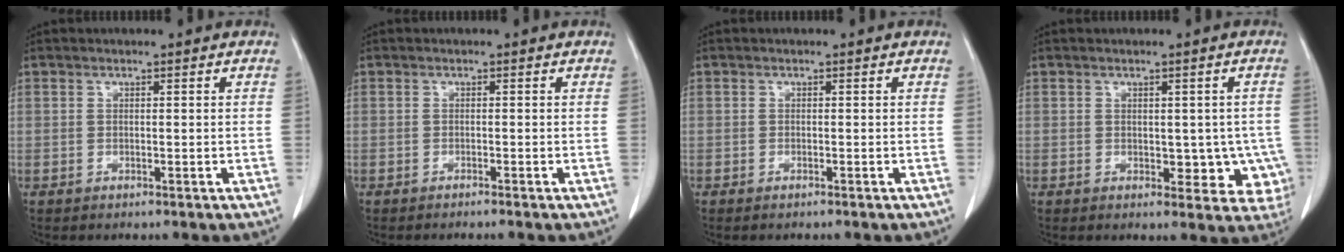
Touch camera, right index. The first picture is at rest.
{"total": 1.6, "force": [-1.4, -0.4, 0.7], "torque": [-0.008, 0.003, -0.018]}
{"total": 0.6, "force": [-0.5, 0.0, 0.3], "torque": [-0.010, -0.002, -0.008]}
{"total": 6.6, "force": [-0.7, 4.0, 5.2], "torque": [-0.033, 0.007, -0.002]}